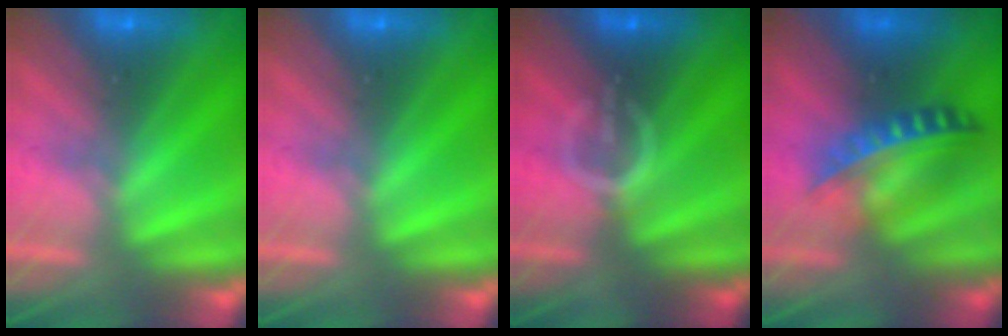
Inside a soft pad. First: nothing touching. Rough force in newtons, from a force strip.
{"total": 0.0}
{"total": 3.3}
{"total": 7.3}